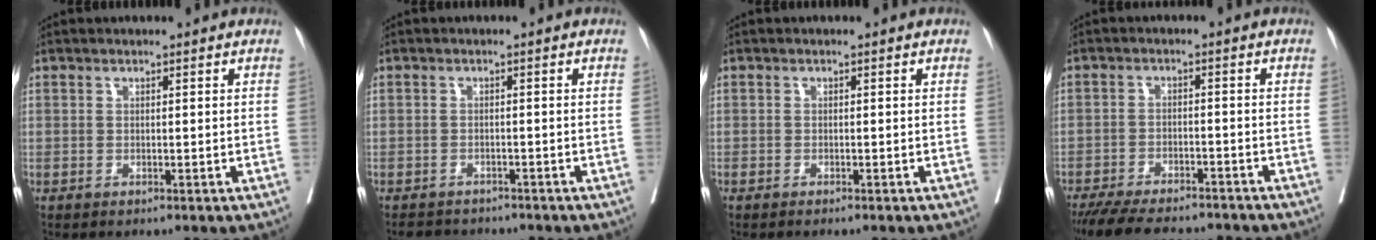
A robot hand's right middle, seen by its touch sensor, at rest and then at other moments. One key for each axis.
{"total": 3.9, "fx": -3.6, "fy": 1.5, "fz": 0.2, "tx": -0.001, "ty": -0.004, "tz": -0.053}
{"total": 1.1, "fx": -1.0, "fy": 0.1, "fz": 0.5, "tx": -0.009, "ty": -0.002, "tz": -0.015}
{"total": 13.7, "fx": -12.0, "fy": 3.5, "fz": 5.6, "tx": -0.107, "ty": -0.009, "tz": -0.173}